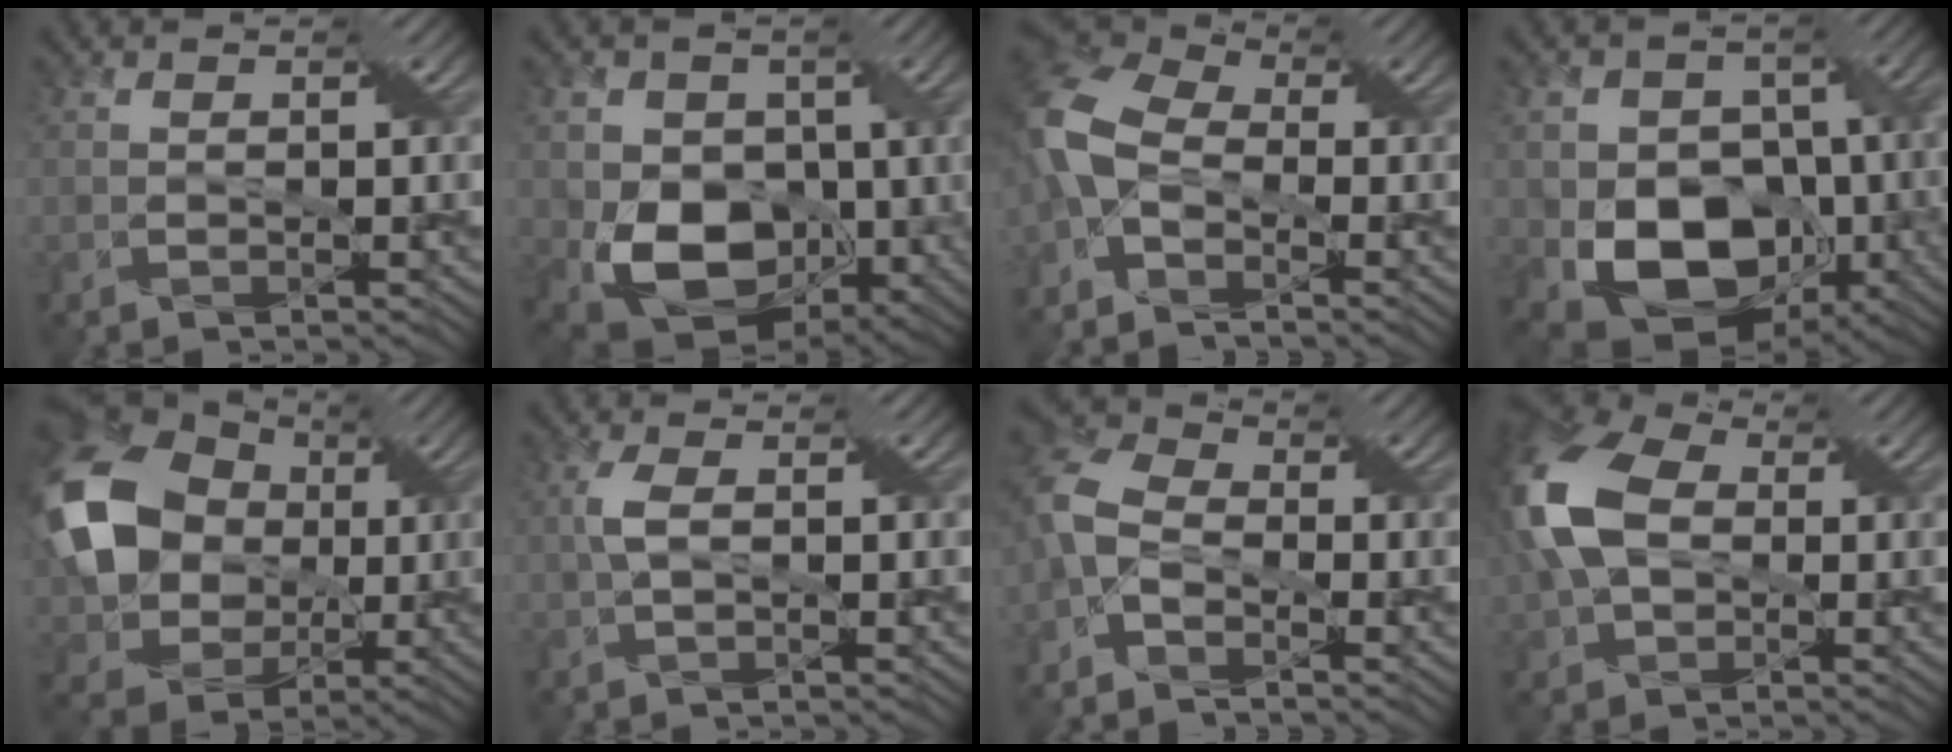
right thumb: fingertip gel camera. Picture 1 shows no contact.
{"total": 11.8, "force": [-1.9, 8.8, 7.6], "torque": [-0.141, -0.031, -0.035]}
{"total": 9.0, "force": [-3.3, 5.3, 6.4], "torque": [-0.174, -0.008, -0.077]}
{"total": 13.3, "force": [-3.9, 9.7, 8.2], "torque": [-0.142, -0.034, -0.066]}
{"total": 16.4, "force": [1.9, 13.2, 9.5], "torque": [-0.234, -0.008, 0.033]}
{"total": 3.3, "force": [0.1, 1.3, 3.0], "torque": [-0.071, 0.005, 0.000]}
{"total": 6.5, "force": [-3.0, 4.2, 4.0], "torque": [-0.109, -0.006, -0.074]}
{"total": 13.4, "force": [0.4, 8.8, 10.2], "torque": [-0.266, 0.008, -0.007]}